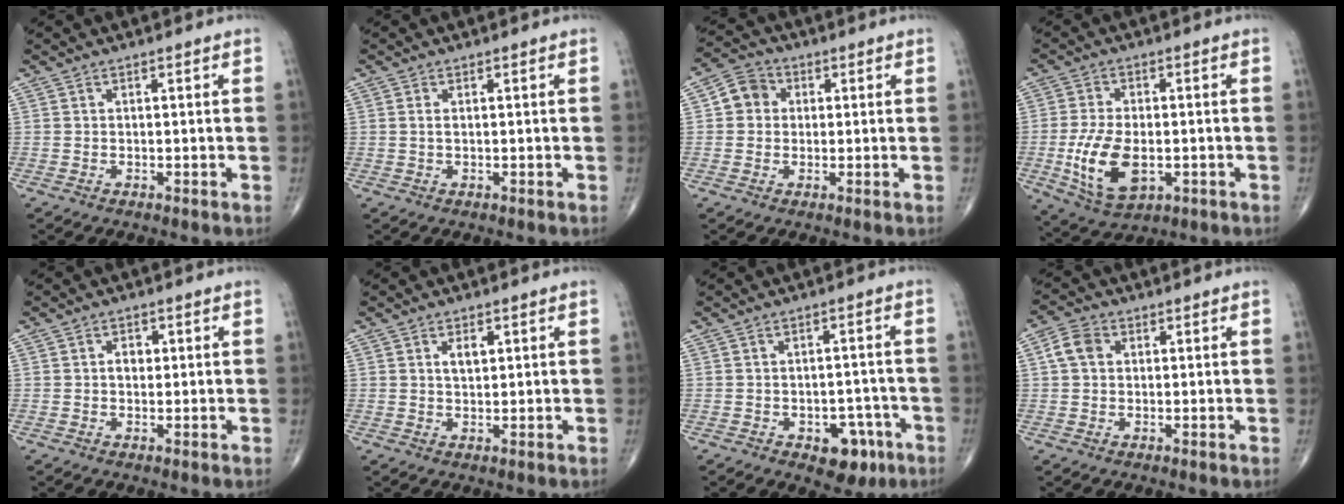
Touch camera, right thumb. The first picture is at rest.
{"total": 1.0, "force": [0.2, 0.4, 0.9], "torque": [-0.023, 0.002, 0.006]}
{"total": 5.6, "force": [0.7, 5.0, 2.3], "torque": [-0.024, 0.011, 0.001]}
{"total": 11.6, "force": [-2.4, 6.4, 9.4], "torque": [-0.179, -0.005, -0.033]}
{"total": 2.1, "force": [0.3, 1.6, 1.4], "torque": [-0.012, 0.003, 0.002]}
{"total": 2.8, "force": [1.0, 1.5, 2.1], "torque": [-0.029, -0.005, 0.016]}
{"total": 7.3, "force": [-3.5, 4.5, 4.5], "torque": [-0.025, 0.024, -0.039]}
{"total": 4.6, "force": [0.9, 3.5, 2.8], "torque": [-0.052, 0.011, 0.013]}